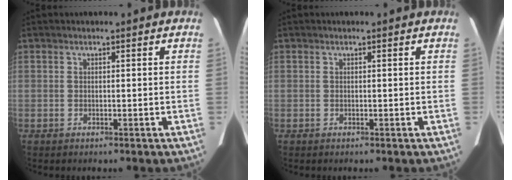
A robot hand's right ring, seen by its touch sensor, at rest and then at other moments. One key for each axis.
{"total": 0.0}